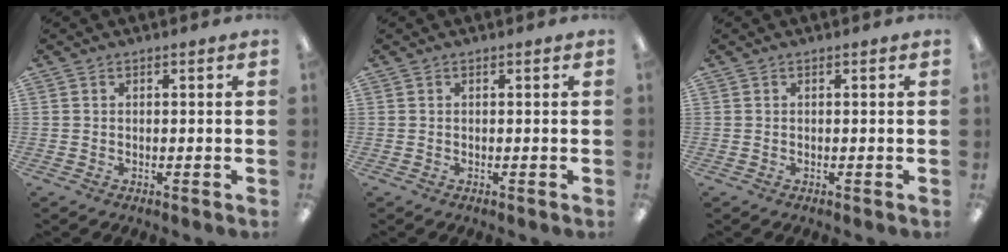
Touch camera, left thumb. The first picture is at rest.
{"total": 0.0}
{"total": 0.0}